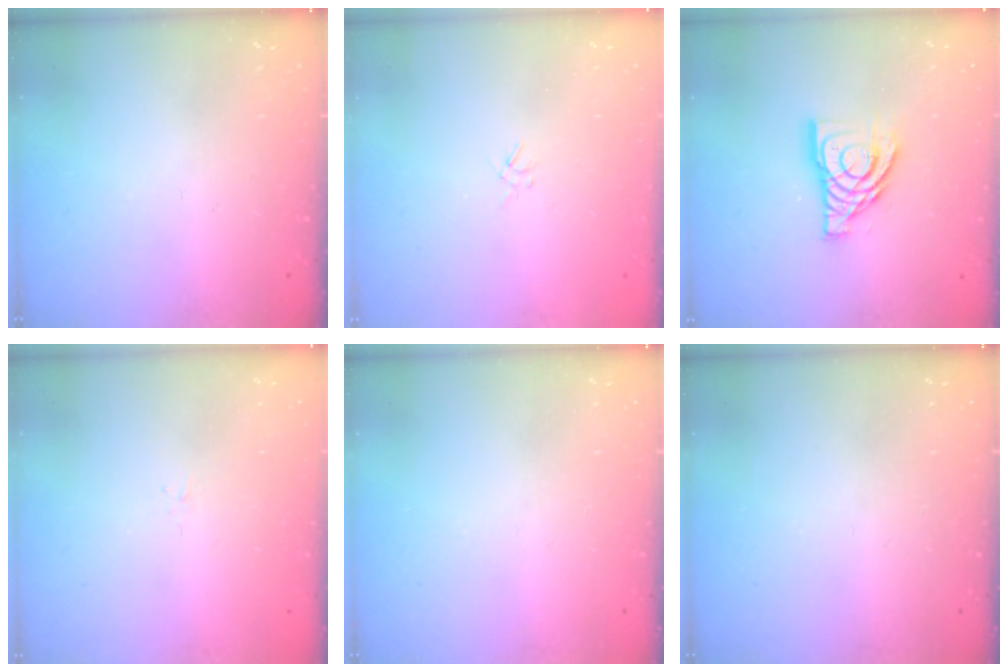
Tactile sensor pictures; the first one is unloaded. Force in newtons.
{"total": 1.0, "press": 0.9, "slide": 0.4}
{"total": 12.5, "press": 12.4, "slide": 1.5}
{"total": 1.6, "press": 1.5, "slide": 0.3}
{"total": 0.0}
{"total": 0.0}